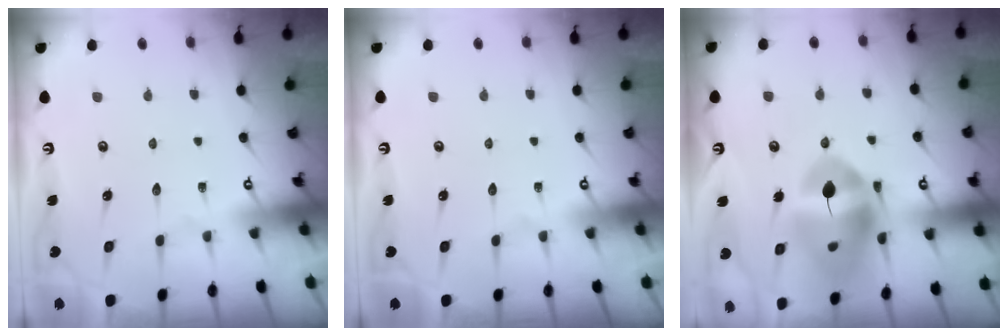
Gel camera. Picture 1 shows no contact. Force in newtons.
{"total": 0.0}
{"total": 16.0, "press": 15.9, "slide": 1.5}